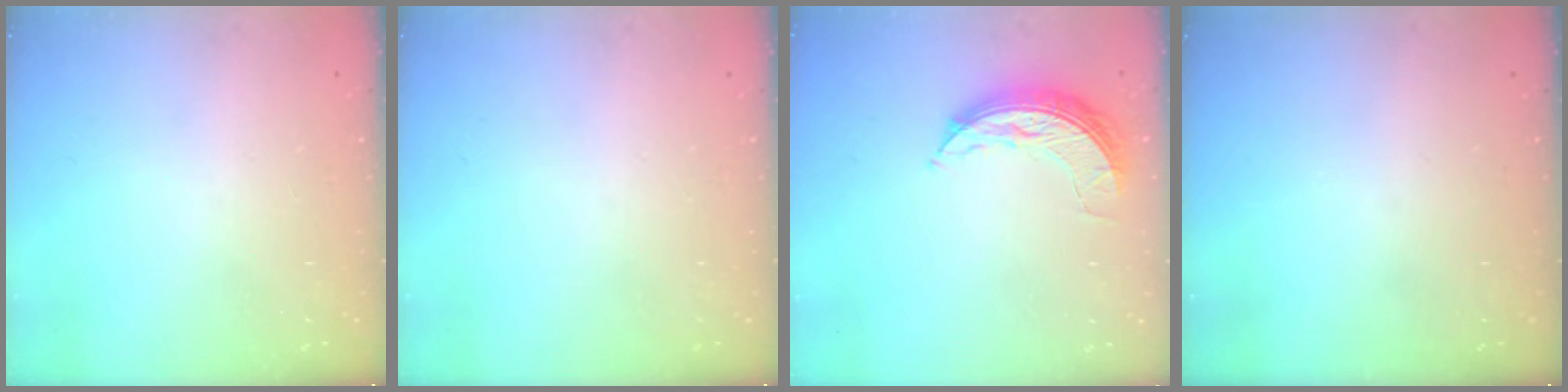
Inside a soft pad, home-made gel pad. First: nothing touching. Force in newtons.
{"total": 0.0}
{"total": 7.6, "press": 7.6, "slide": 0.1}
{"total": 0.0}